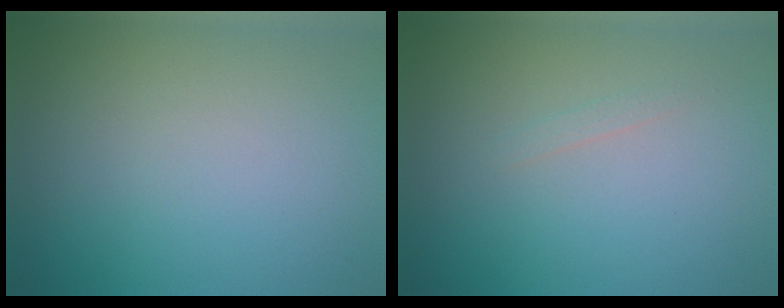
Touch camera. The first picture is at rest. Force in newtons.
{"total": 0.5, "press": 0.5, "slide": 0.1}